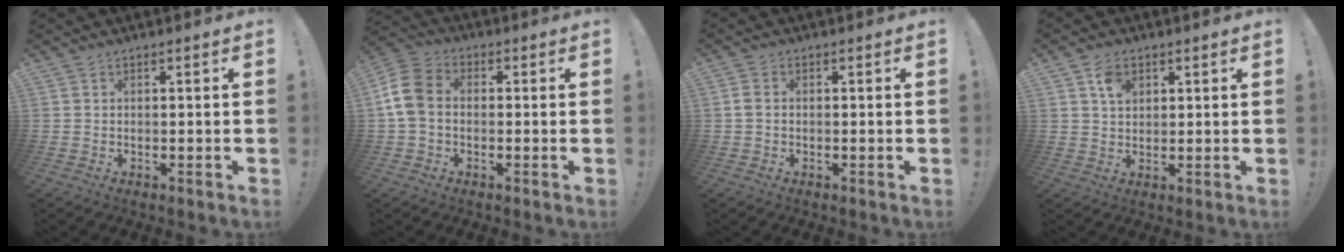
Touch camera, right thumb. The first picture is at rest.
{"total": 10.1, "force": [0.1, 7.4, 7.0], "torque": [-0.152, 0.016, 0.006]}
{"total": 1.9, "force": [-0.1, 1.3, 1.3], "torque": [-0.025, 0.007, -0.001]}
{"total": 4.7, "force": [2.2, 3.4, 2.5], "torque": [-0.033, -0.006, 0.038]}